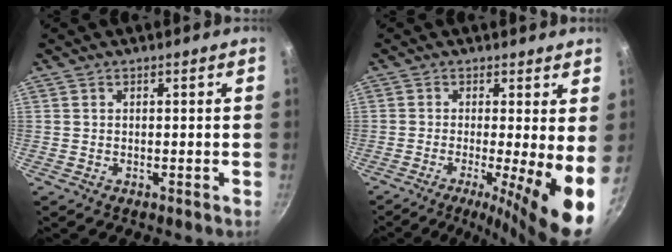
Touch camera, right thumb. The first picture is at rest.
{"total": 9.8, "force": [-1.8, 1.1, 9.6], "torque": [-0.140, -0.010, -0.031]}